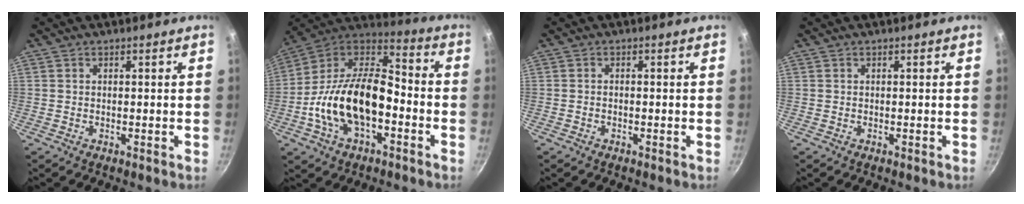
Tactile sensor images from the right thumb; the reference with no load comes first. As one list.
[{"total": 21.7, "force": [-5.4, 12.1, 17.2], "torque": [-0.297, 0.053, -0.114]}, {"total": 0.6, "force": [-0.4, 0.3, 0.4], "torque": [-0.009, 0.005, -0.007]}, {"total": 0.0}]